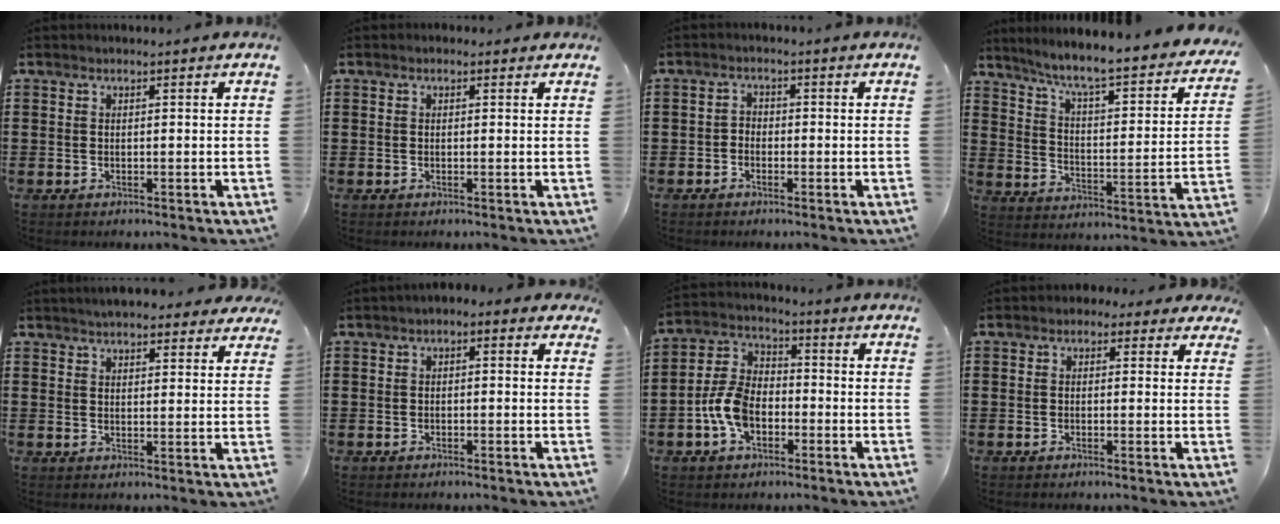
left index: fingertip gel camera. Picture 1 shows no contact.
{"total": 0.6, "force": [0.0, 0.5, 0.4], "torque": [-0.008, 0.003, -0.001]}
{"total": 1.5, "force": [-1.2, 0.9, 0.2], "torque": [-0.009, 0.006, -0.026]}
{"total": 5.8, "force": [4.8, -0.3, 3.2], "torque": [-0.084, -0.045, 0.071]}
{"total": 4.0, "force": [3.8, 0.6, 1.1], "torque": [-0.024, -0.010, 0.070]}
{"total": 1.3, "force": [-1.0, 0.7, 0.5], "torque": [-0.014, 0.005, -0.023]}
{"total": 7.9, "force": [-2.9, 5.0, 5.5], "torque": [-0.151, 0.004, -0.066]}
{"total": 1.3, "force": [-0.1, 1.2, 0.6], "torque": [-0.017, 0.009, -0.006]}